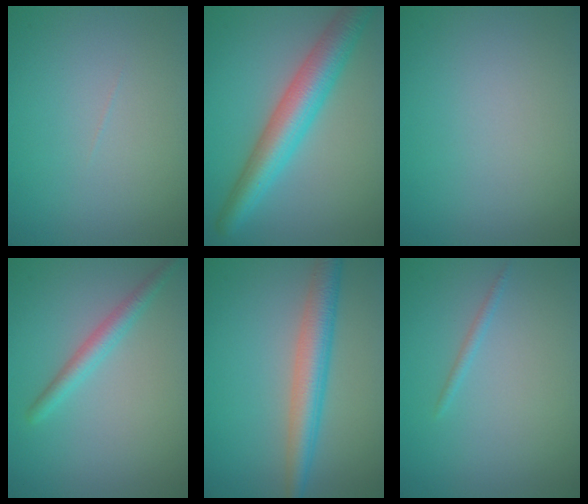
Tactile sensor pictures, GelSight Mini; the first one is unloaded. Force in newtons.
{"total": 6.6, "press": 6.6, "slide": 0.0}
{"total": 0.0}
{"total": 2.2, "press": 2.2, "slide": 0.0}
{"total": 4.7, "press": 4.7, "slide": 0.1}
{"total": 0.8, "press": 0.8, "slide": 0.0}